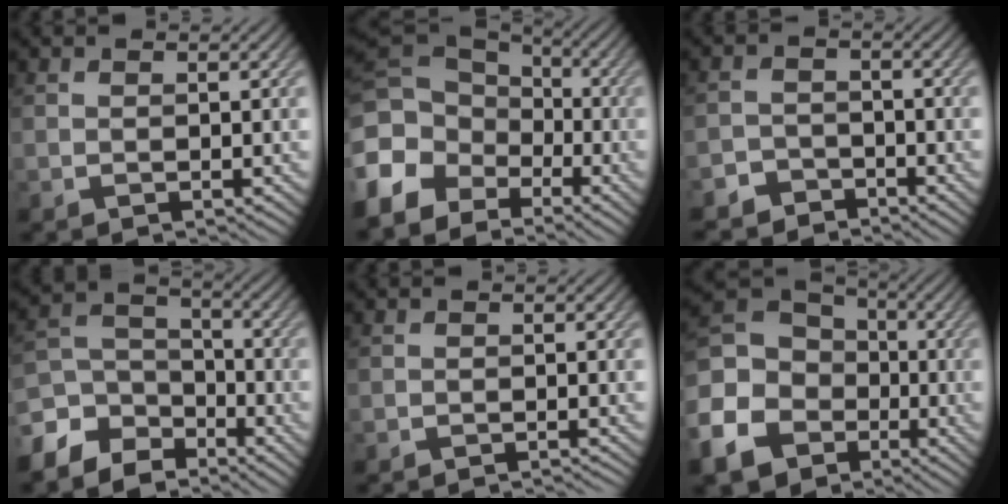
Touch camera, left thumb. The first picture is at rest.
{"total": 12.9, "force": [-5.3, 9.7, 6.6], "torque": [-0.197, -0.022, -0.102]}
{"total": 3.4, "force": [-2.9, 1.8, 0.2], "torque": [0.004, 0.003, -0.059]}
{"total": 8.6, "force": [-6.2, 5.2, 3.1], "torque": [-0.091, -0.013, -0.127]}
{"total": 1.4, "force": [-1.4, 0.0, 0.1], "torque": [0.001, -0.001, -0.024]}
{"total": 15.9, "force": [-5.6, 12.8, 7.6], "torque": [-0.243, -0.037, -0.105]}